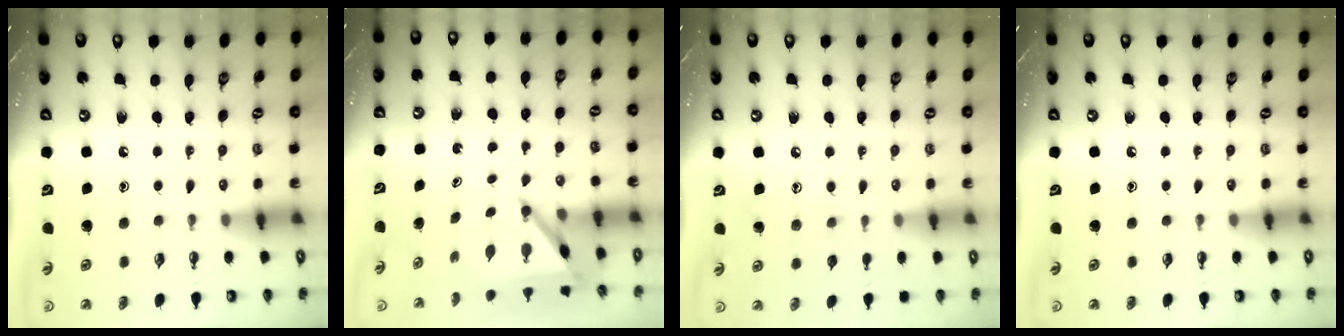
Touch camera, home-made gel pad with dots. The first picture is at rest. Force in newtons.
{"total": 4.9, "press": 4.9, "slide": 0.2}
{"total": 7.8, "press": 7.8, "slide": 0.7}
{"total": 0.0}